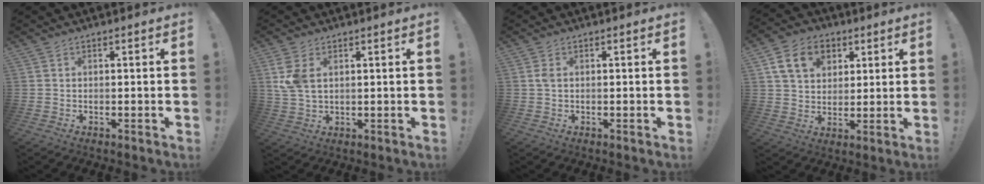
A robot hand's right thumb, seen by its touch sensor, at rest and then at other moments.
{"total": 6.6, "force": [2.4, 4.0, 4.7], "torque": [-0.093, -0.007, 0.045]}
{"total": 1.7, "force": [0.4, 1.0, 1.3], "torque": [-0.024, 0.004, 0.004]}
{"total": 13.4, "force": [5.7, 10.1, 6.7], "torque": [-0.097, -0.015, 0.111]}